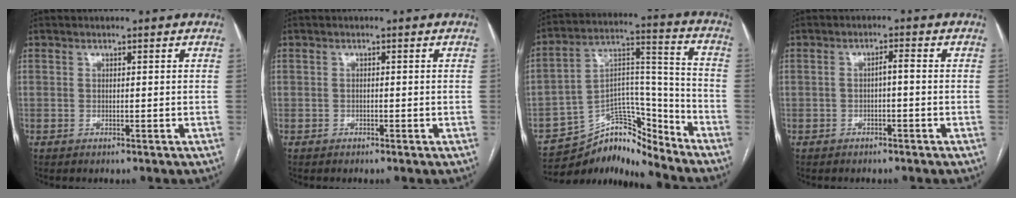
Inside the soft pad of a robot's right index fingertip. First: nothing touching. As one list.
[{"total": 0.6, "force": [-0.3, 0.5, 0.0], "torque": [-0.003, 0.003, -0.009]}, {"total": 11.2, "force": [-10.7, 3.1, 1.1], "torque": [-0.006, 0.081, -0.191]}, {"total": 1.8, "force": [-0.5, 0.3, 1.7], "torque": [-0.030, 0.006, -0.008]}]